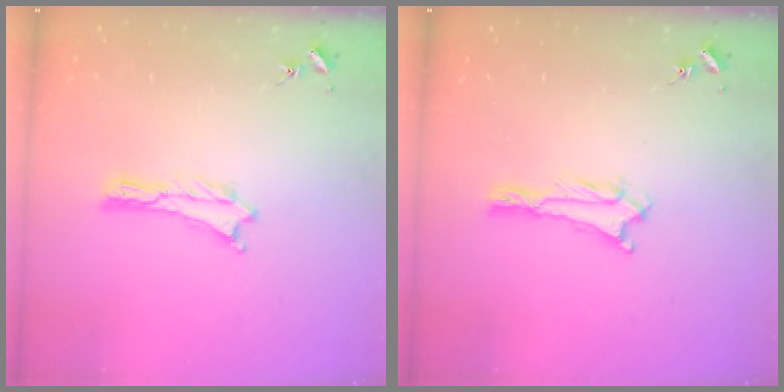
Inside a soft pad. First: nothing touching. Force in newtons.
{"total": 0.7, "press": 0.7, "slide": 0.1}